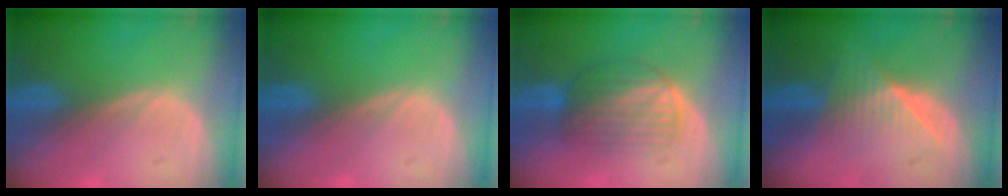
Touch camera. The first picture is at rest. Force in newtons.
{"total": 0.0}
{"total": 6.3, "press": 6.2, "slide": 1.5}
{"total": 6.4, "press": 6.0, "slide": 2.2}